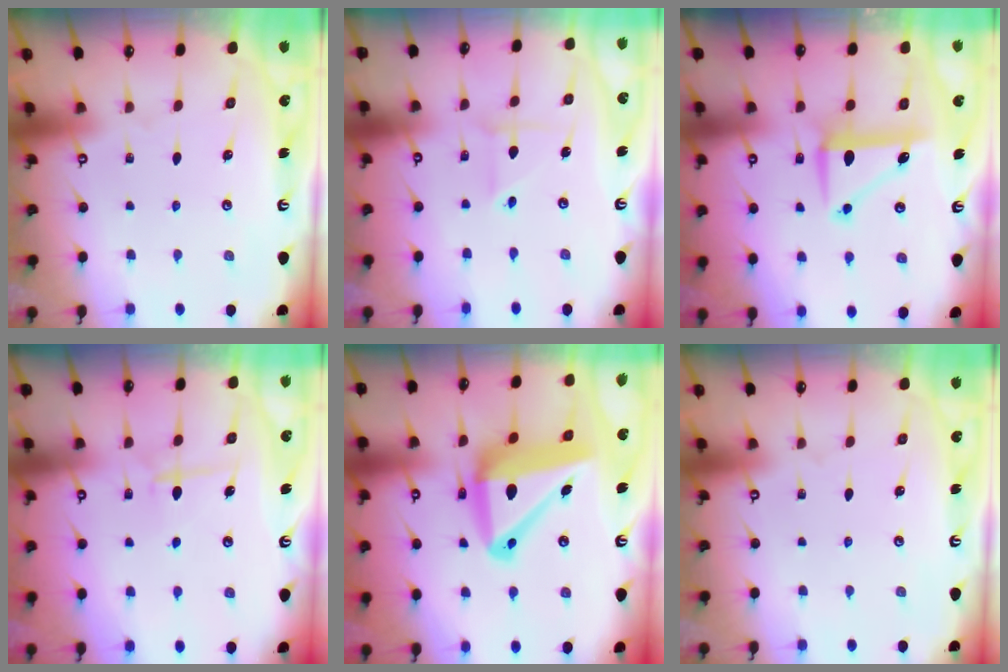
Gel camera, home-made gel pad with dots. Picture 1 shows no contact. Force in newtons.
{"total": 2.5, "press": 2.5, "slide": 0.1}
{"total": 8.3, "press": 8.3, "slide": 0.4}
{"total": 5.8, "press": 5.7, "slide": 0.8}
{"total": 16.7, "press": 16.4, "slide": 3.4}
{"total": 0.0}